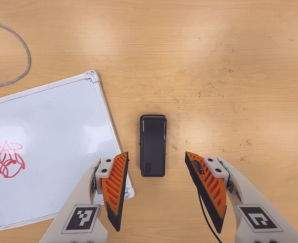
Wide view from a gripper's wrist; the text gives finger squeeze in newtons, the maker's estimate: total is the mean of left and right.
{"total": 0.0}